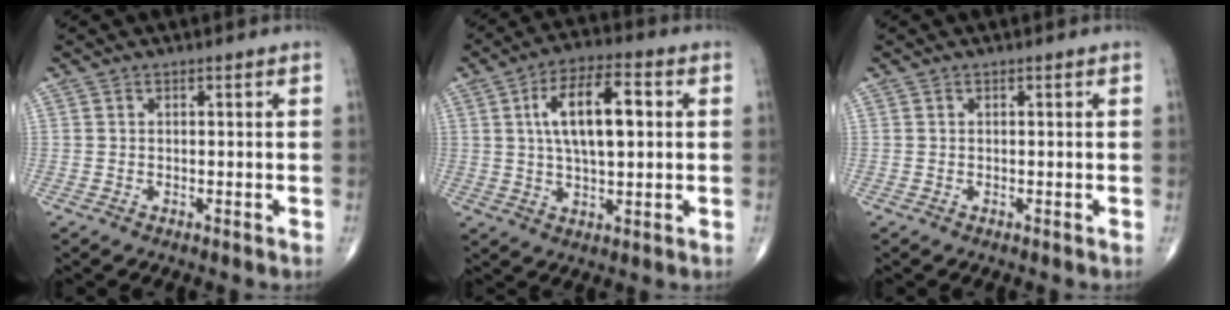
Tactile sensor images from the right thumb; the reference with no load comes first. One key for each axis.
{"total": 12.6, "fx": 2.4, "fy": 5.3, "fz": 11.2, "tx": -0.186, "ty": 0.011, "tz": 0.039}
{"total": 0.0}